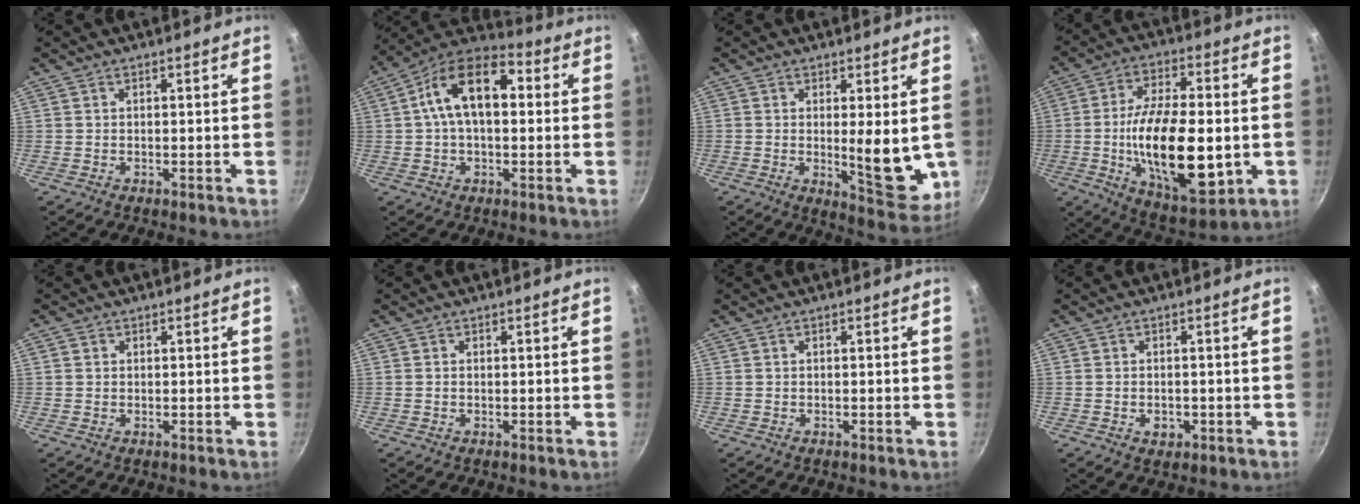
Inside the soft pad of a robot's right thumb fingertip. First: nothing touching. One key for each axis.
{"total": 14.9, "fx": 2.2, "fy": 8.7, "fz": 11.9, "tx": -0.175, "ty": 0.034, "tz": 0.015}
{"total": 9.9, "fx": 0.4, "fy": 3.3, "fz": 9.3, "tx": -0.109, "ty": -0.032, "tz": 0.013}
{"total": 22.1, "fx": -2.9, "fy": 9.9, "fz": 19.5, "tx": -0.322, "ty": 0.000, "tz": -0.042}
{"total": 0.9, "fx": 0.3, "fy": 0.8, "fz": 0.3, "tx": -0.004, "ty": 0.003, "tz": 0.002}
{"total": 0.0}
{"total": 0.0}
{"total": 2.7, "fx": -0.9, "fy": 1.9, "fz": 1.7, "tx": -0.021, "ty": 0.005, "tz": -0.009}